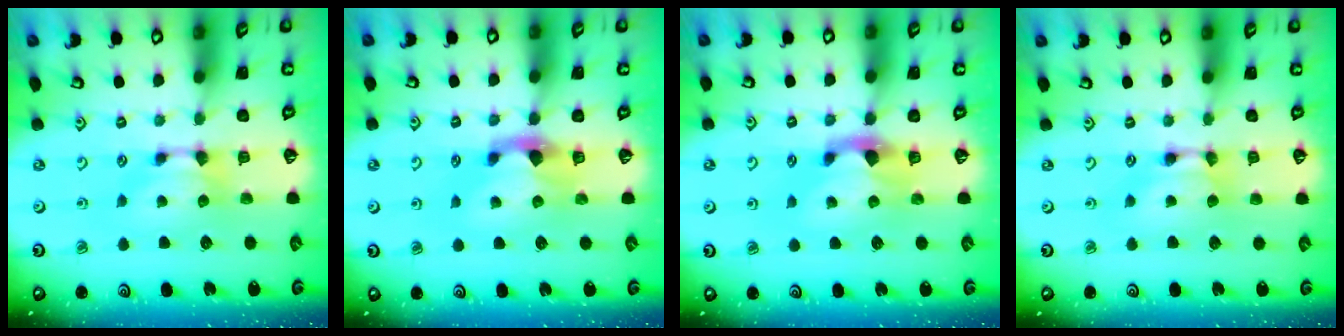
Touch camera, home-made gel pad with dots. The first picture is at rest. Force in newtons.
{"total": 2.3, "press": 1.9, "slide": 1.2}
{"total": 2.2, "press": 1.9, "slide": 1.2}
{"total": 1.6, "press": 1.6, "slide": 0.1}